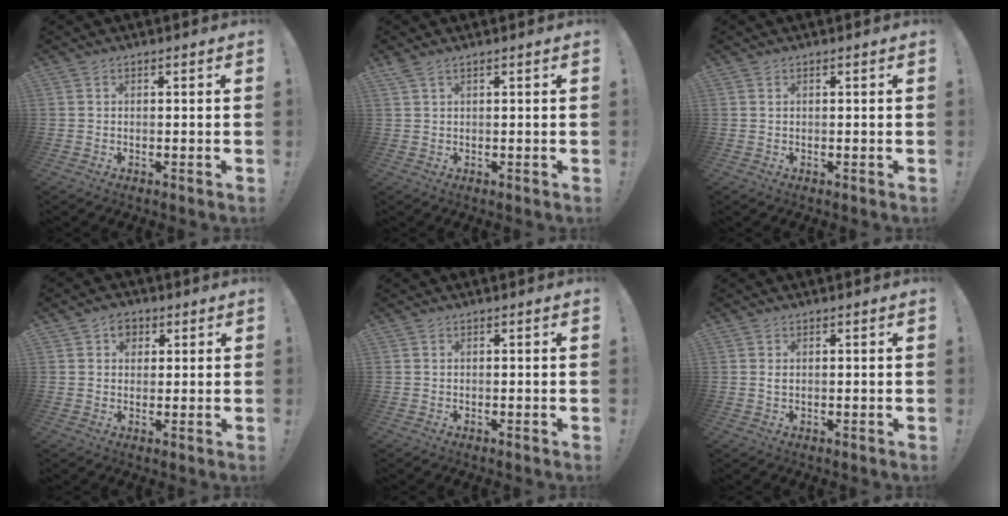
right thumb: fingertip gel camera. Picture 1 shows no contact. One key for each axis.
{"total": 1.5, "fx": 1.1, "fy": 0.2, "fz": 1.0, "tx": -0.023, "ty": -0.003, "tz": 0.020}
{"total": 0.0}
{"total": 4.6, "fx": 2.0, "fy": 3.7, "fz": 1.8, "tx": -0.018, "ty": -0.005, "tz": 0.034}
{"total": 0.0}
{"total": 0.9, "fx": 0.4, "fy": 0.5, "fz": 0.7, "tx": -0.013, "ty": 0.002, "tz": 0.006}